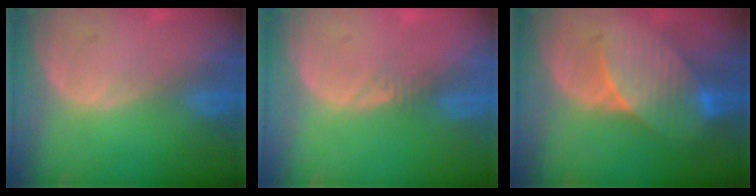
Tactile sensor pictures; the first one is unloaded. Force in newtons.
{"total": 0.9, "press": 0.8, "slide": 0.4}
{"total": 7.5, "press": 7.4, "slide": 1.2}